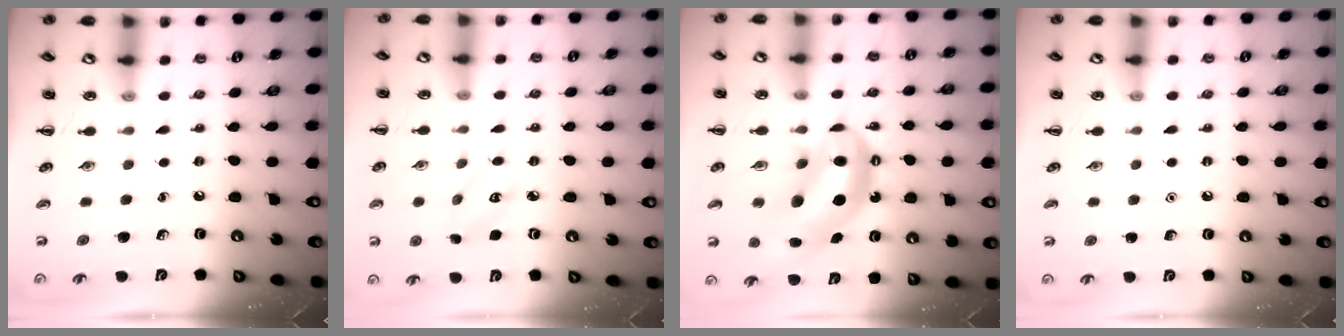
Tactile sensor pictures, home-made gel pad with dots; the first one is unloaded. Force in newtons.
{"total": 3.7, "press": 3.6, "slide": 0.6}
{"total": 12.9, "press": 12.5, "slide": 3.3}
{"total": 1.6, "press": 1.6, "slide": 0.1}